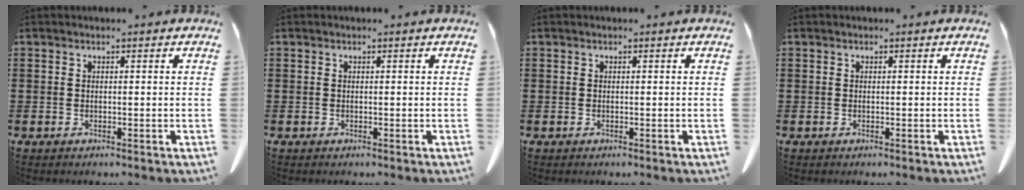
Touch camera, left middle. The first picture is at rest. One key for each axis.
{"total": 0.0}
{"total": 0.0}
{"total": 0.0}